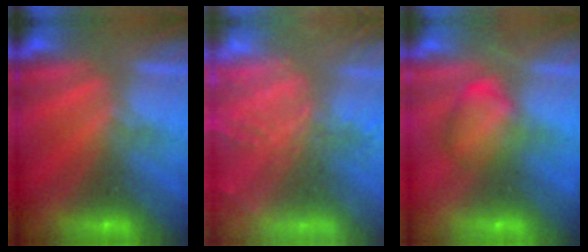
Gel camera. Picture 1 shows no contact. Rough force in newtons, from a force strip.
{"total": 5.8}
{"total": 2.3}